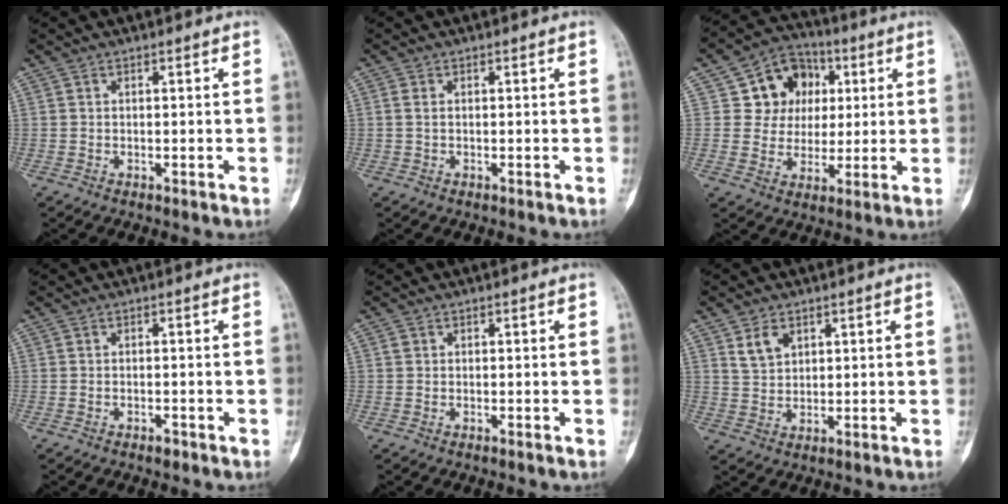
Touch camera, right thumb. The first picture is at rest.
{"total": 0.9, "force": [0.2, 0.6, 0.6], "torque": [-0.014, 0.002, 0.005]}
{"total": 12.0, "force": [3.6, 10.4, 4.9], "torque": [-0.021, -0.001, 0.057]}
{"total": 1.0, "force": [-0.7, 0.6, 0.6], "torque": [-0.007, 0.002, -0.010]}
{"total": 0.6, "force": [0.3, 0.5, 0.1], "torque": [0.004, 0.000, 0.005]}
{"total": 4.4, "force": [2.5, 2.8, 2.3], "torque": [-0.027, -0.014, 0.053]}